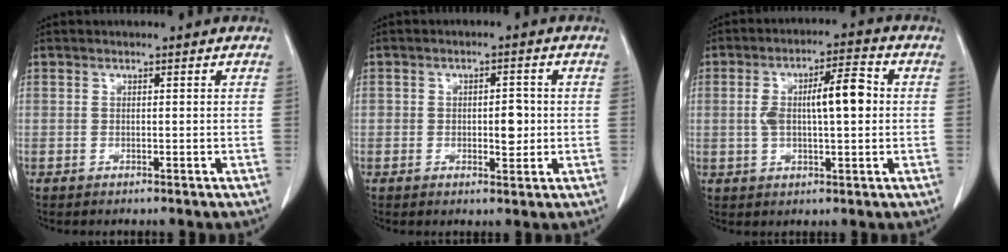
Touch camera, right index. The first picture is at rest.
{"total": 3.7, "force": [-0.3, 1.9, 3.1], "torque": [-0.041, 0.005, 0.000]}
{"total": 8.8, "force": [0.6, 2.3, 8.4], "torque": [-0.153, 0.023, 0.011]}